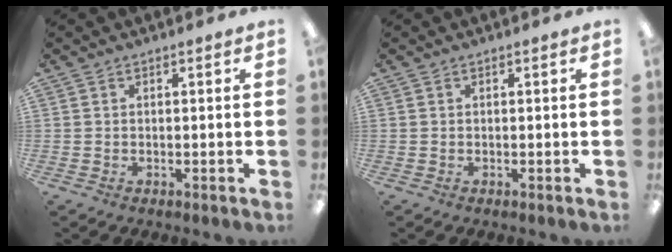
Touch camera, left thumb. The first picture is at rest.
{"total": 0.0}